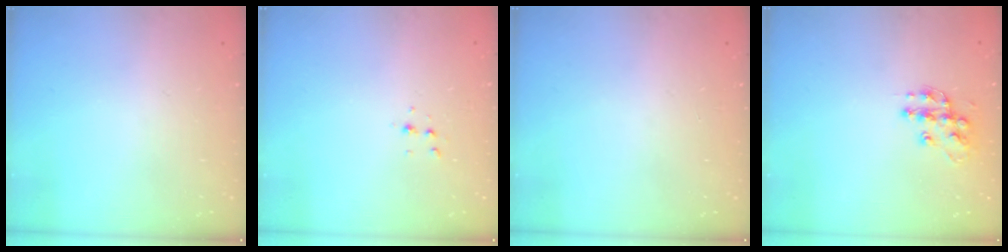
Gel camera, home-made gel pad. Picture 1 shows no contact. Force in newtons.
{"total": 3.8, "press": 3.7, "slide": 1.1}
{"total": 0.0}
{"total": 11.8, "press": 11.8, "slide": 0.6}